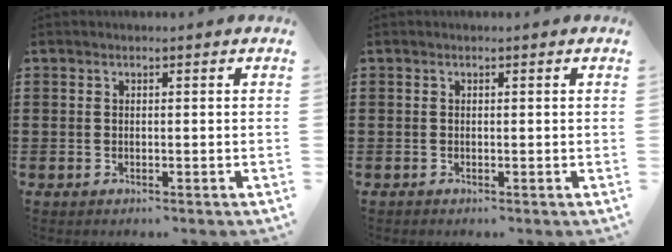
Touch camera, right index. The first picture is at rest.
{"total": 0.0}